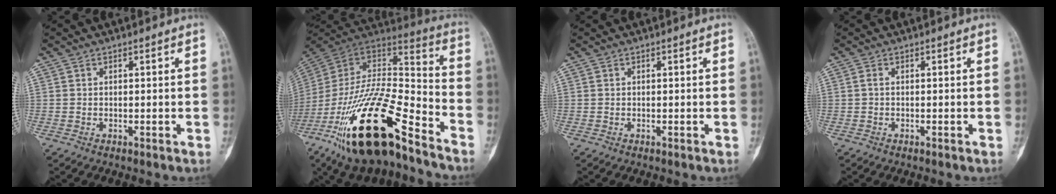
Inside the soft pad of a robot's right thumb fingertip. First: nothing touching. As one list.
[{"total": 28.6, "force": [-16.8, 9.5, 21.1], "torque": [-0.411, 0.051, -0.291]}, {"total": 0.0}, {"total": 0.6, "force": [-0.2, 0.2, 0.5], "torque": [-0.012, 0.002, -0.005]}]